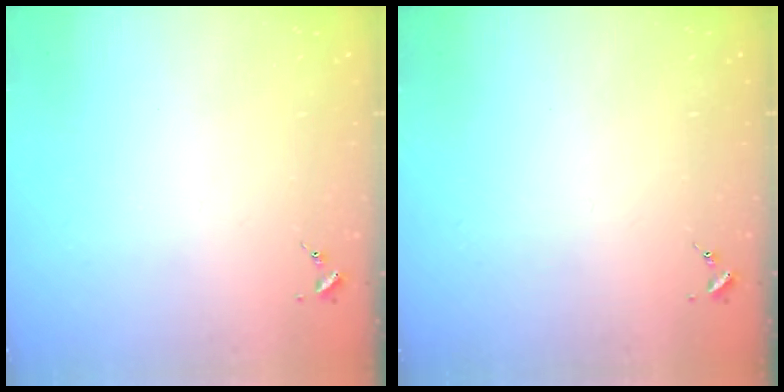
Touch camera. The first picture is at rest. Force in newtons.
{"total": 0.0}